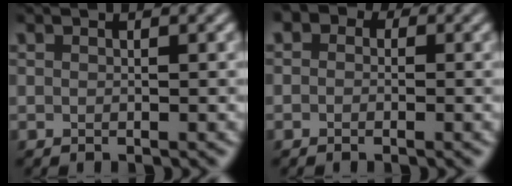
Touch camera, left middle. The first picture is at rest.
{"total": 3.1, "force": [1.0, 2.5, 1.6], "torque": [-0.002, 0.010, -0.033]}